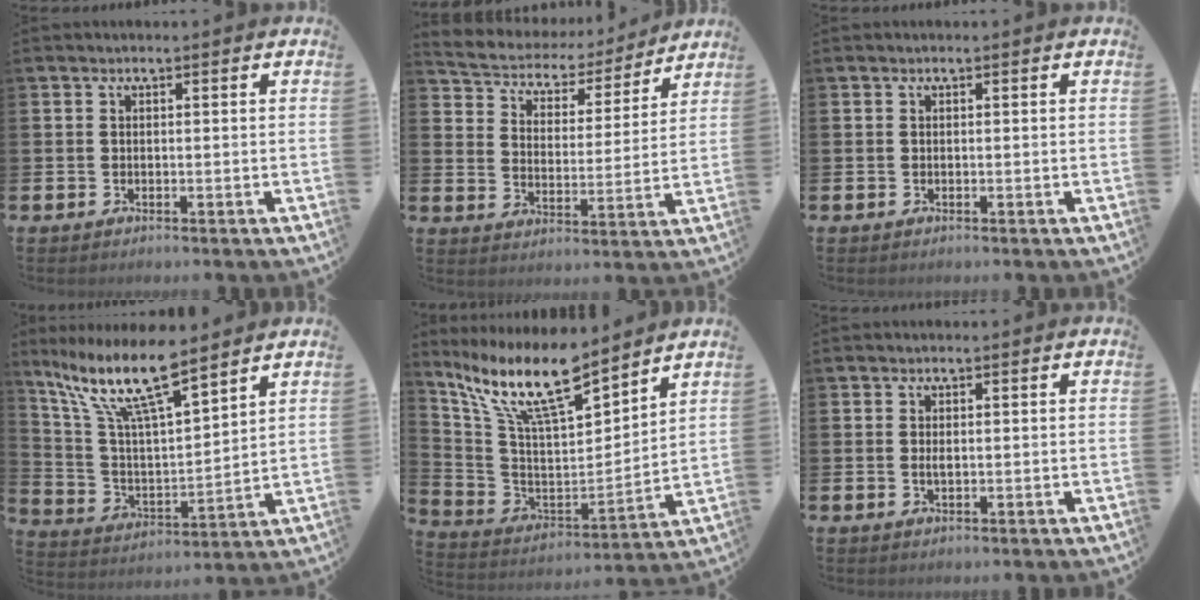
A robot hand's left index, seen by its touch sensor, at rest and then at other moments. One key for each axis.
{"total": 4.6, "fx": 4.2, "fy": 2.0, "fz": 0.4, "tx": -0.041, "ty": -0.034, "tz": 0.066}
{"total": 0.0}
{"total": 12.3, "fx": 9.4, "fy": 2.3, "fz": 7.7, "tx": -0.177, "ty": -0.044, "tz": 0.159}
{"total": 12.8, "fx": 10.4, "fy": 2.7, "fz": 7.0, "tx": -0.170, "ty": -0.065, "tz": 0.180}
{"total": 0.9, "fx": 0.2, "fy": 0.3, "fz": 0.8, "tx": -0.016, "ty": 0.001, "tz": 0.002}